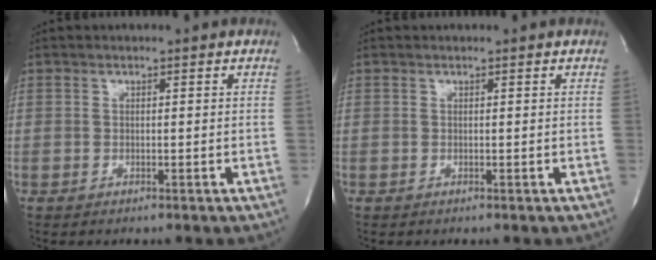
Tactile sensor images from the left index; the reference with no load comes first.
{"total": 0.0}